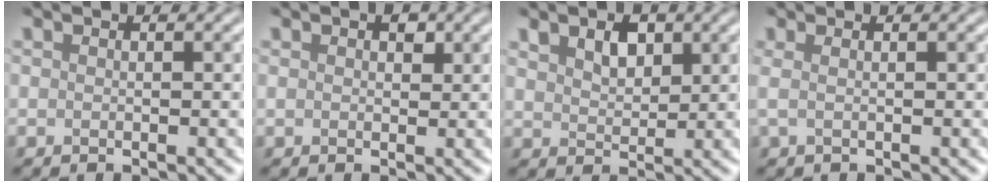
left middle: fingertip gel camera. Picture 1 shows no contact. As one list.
[{"total": 0.7, "force": [0.5, -0.2, -0.4], "torque": [-0.009, 0.012, 0.022]}, {"total": 1.8, "force": [1.7, 0.7, 0.4], "torque": [-0.026, 0.019, 0.044]}, {"total": 1.0, "force": [0.2, 0.3, 0.9], "torque": [-0.018, 0.011, -0.012]}]